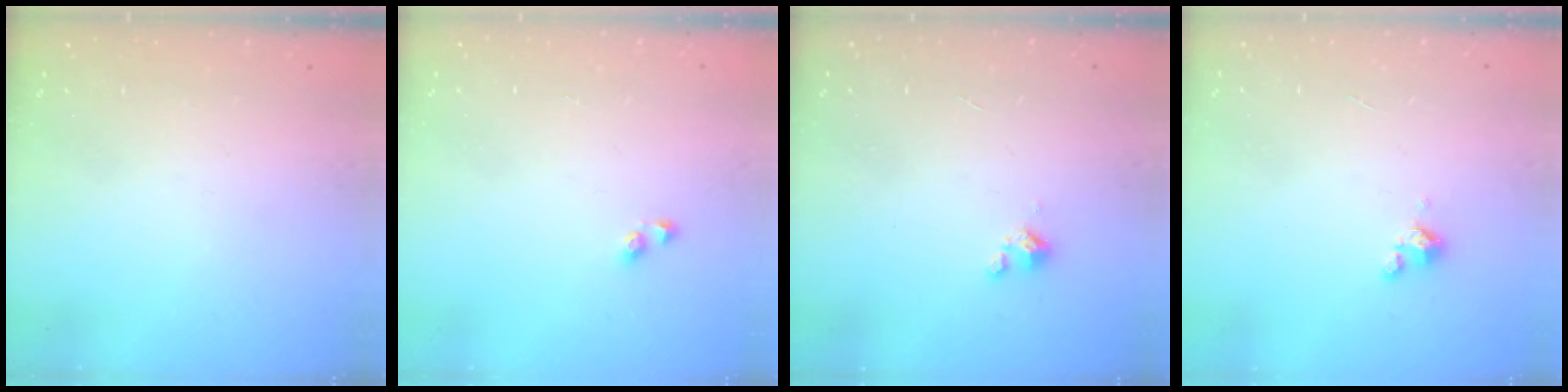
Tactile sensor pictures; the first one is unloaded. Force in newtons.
{"total": 2.9, "press": 2.7, "slide": 1.1}
{"total": 0.9, "press": 0.9, "slide": 0.2}
{"total": 1.8, "press": 1.7, "slide": 0.4}